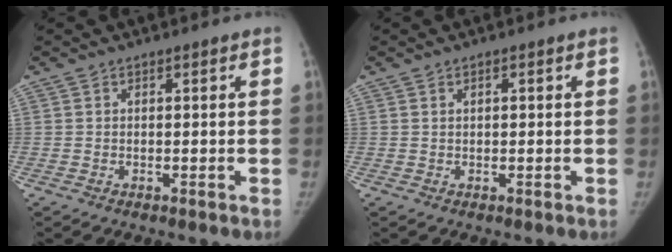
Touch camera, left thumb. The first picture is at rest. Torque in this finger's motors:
{"motor_torque": [-0.12, -0.11, -0.26, 0.19, 0.00]}